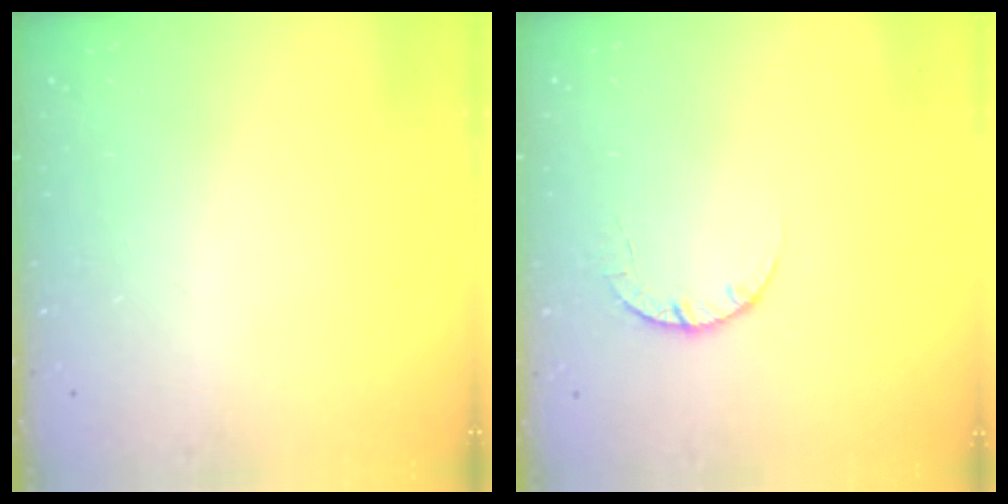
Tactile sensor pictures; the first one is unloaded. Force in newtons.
{"total": 3.7, "press": 3.7, "slide": 0.5}